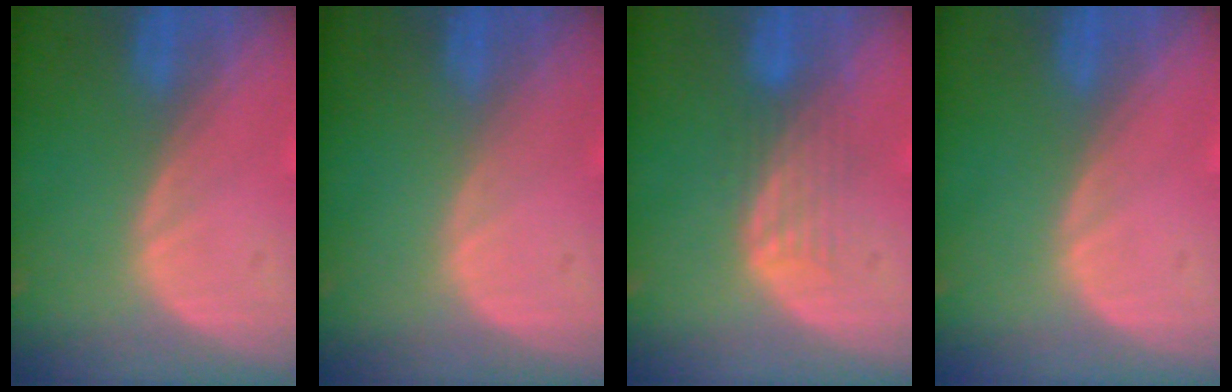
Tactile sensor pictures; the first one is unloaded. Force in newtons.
{"total": 0.0}
{"total": 4.3, "press": 3.6, "slide": 2.3}
{"total": 0.0}